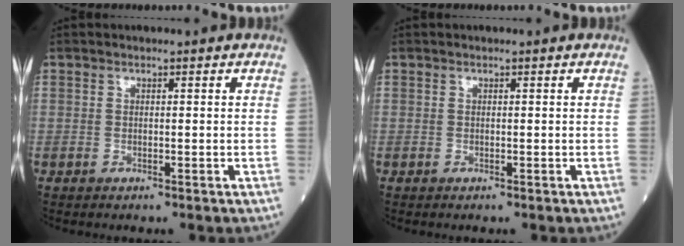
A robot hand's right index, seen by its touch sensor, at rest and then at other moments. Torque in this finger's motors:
{"motor_torque": [0.00, 0.00, 0.00, -0.01]}